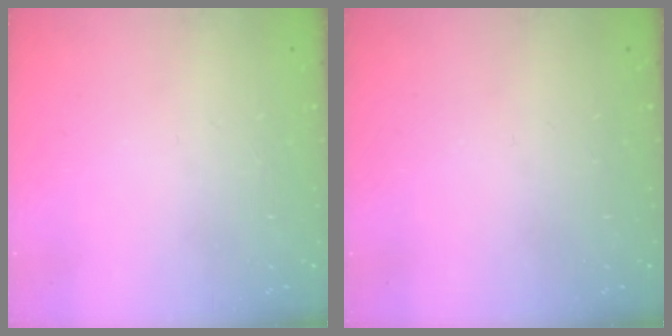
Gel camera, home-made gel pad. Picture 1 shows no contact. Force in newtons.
{"total": 0.0}